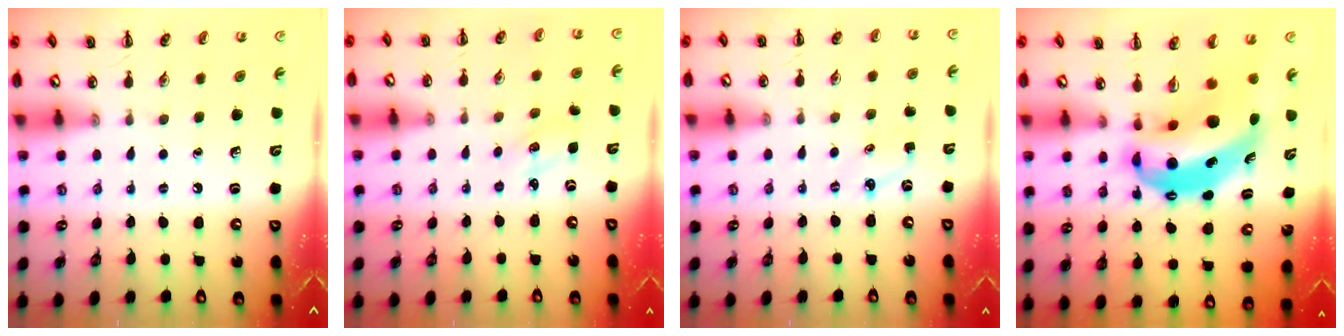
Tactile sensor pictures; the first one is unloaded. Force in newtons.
{"total": 2.2, "press": 2.1, "slide": 0.6}
{"total": 3.2, "press": 3.0, "slide": 0.9}
{"total": 11.8, "press": 11.5, "slide": 2.6}